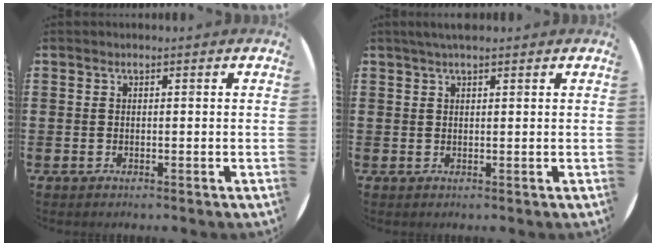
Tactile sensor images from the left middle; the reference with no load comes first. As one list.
[{"total": 1.7, "force": [1.4, 0.2, 0.9], "torque": [-0.019, 0.004, 0.024]}]